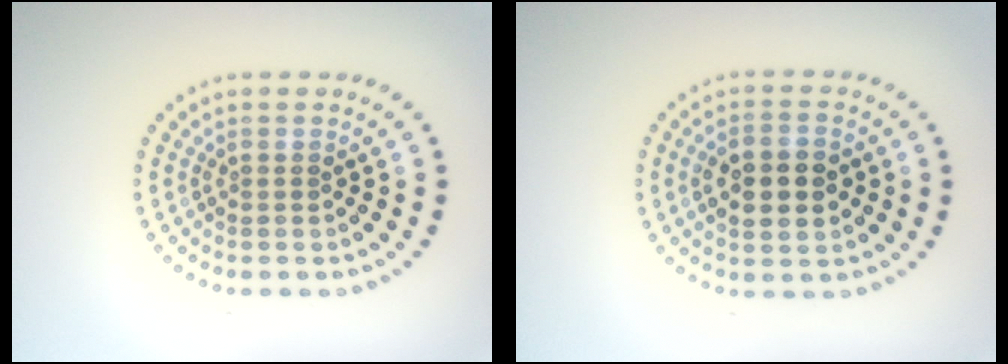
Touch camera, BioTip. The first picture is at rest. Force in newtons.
{"total": 4.6, "press": 4.6, "slide": 0.3}